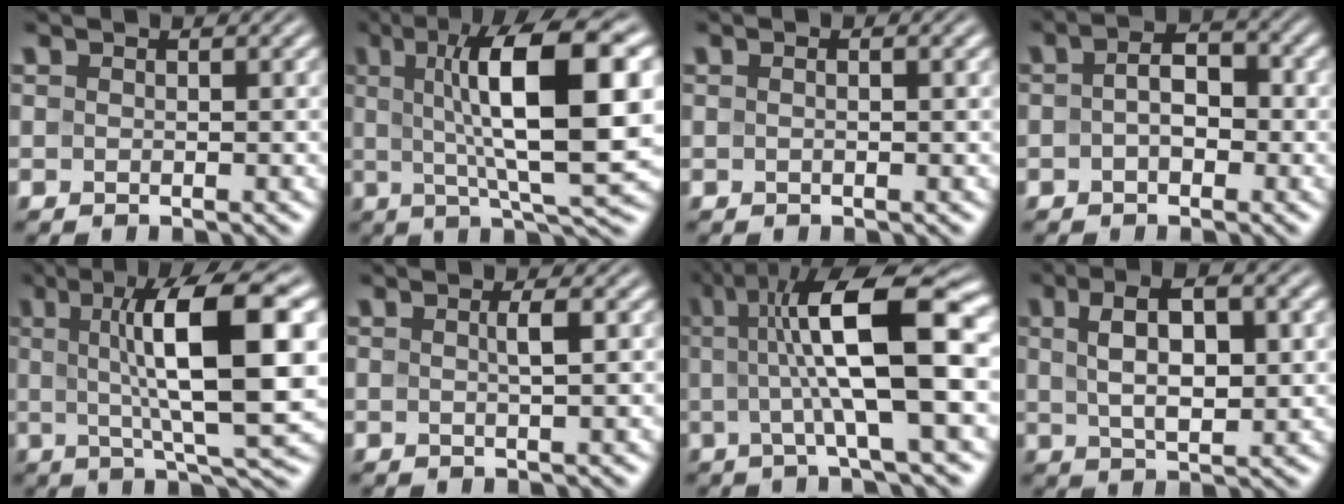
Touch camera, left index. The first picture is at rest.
{"total": 12.5, "force": [2.5, 2.9, 11.8], "torque": [-0.169, 0.008, 0.041]}
{"total": 1.5, "force": [0.5, 0.5, 1.3], "torque": [-0.012, -0.008, -0.005]}
{"total": 3.2, "force": [-0.1, 2.0, 2.6], "torque": [-0.040, 0.005, -0.009]}
{"total": 11.6, "force": [2.1, 2.5, 11.1], "torque": [-0.155, 0.009, 0.034]}
{"total": 1.4, "force": [0.2, 0.2, 1.4], "torque": [-0.023, 0.005, -0.001]}
{"total": 11.4, "force": [1.3, 2.5, 11.1], "torque": [-0.162, 0.015, 0.018]}
{"total": 7.2, "force": [1.8, 3.0, 6.2], "torque": [-0.102, 0.007, 0.030]}